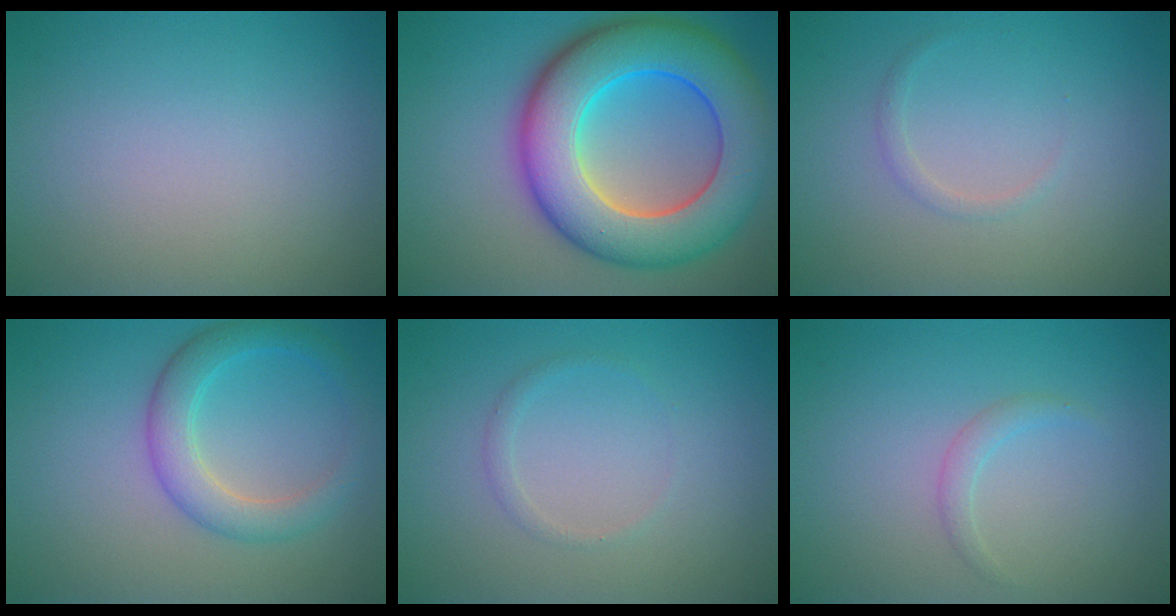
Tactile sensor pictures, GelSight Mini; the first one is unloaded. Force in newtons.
{"total": 12.5, "press": 12.5, "slide": 0.3}
{"total": 0.8, "press": 0.8, "slide": 0.0}
{"total": 3.7, "press": 3.7, "slide": 0.2}
{"total": 0.9, "press": 0.9, "slide": 0.0}
{"total": 1.1, "press": 1.1, "slide": 0.1}